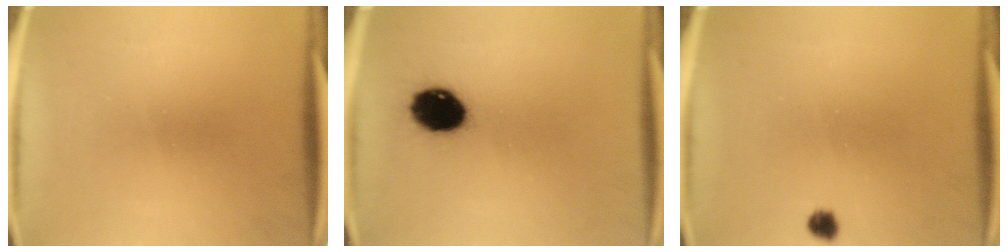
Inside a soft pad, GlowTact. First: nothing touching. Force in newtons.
{"total": 11.2}
{"total": 1.8}